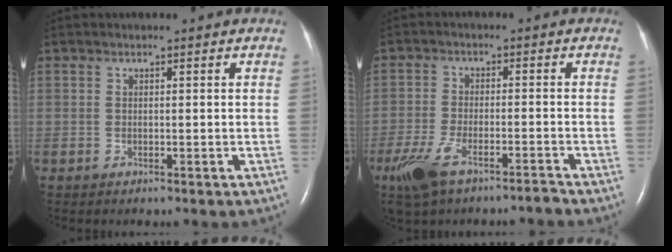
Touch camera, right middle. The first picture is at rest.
{"total": 7.4, "force": [-5.3, 1.6, 5.0], "torque": [-0.104, -0.010, -0.098]}